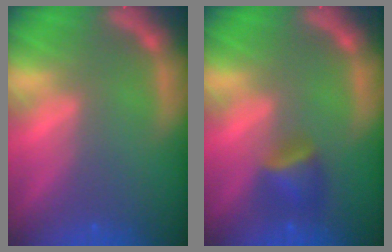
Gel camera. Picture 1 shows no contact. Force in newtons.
{"total": 2.9}